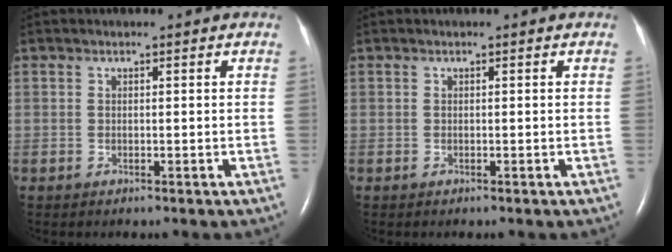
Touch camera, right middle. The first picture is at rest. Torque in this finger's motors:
{"motor_torque": [0.00, -0.01, 0.00, 0.00]}